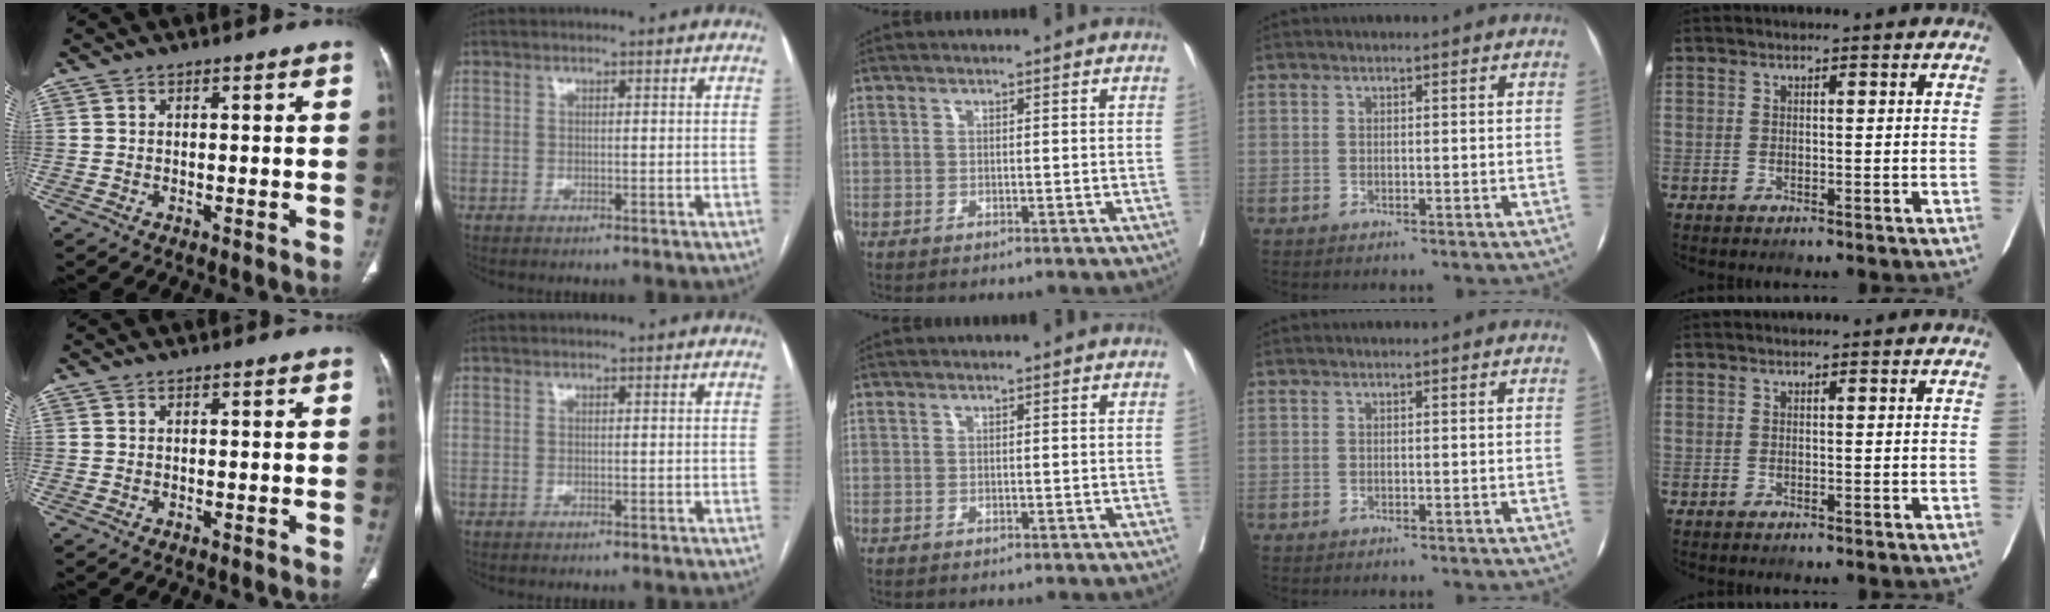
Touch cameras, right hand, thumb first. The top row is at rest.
{}